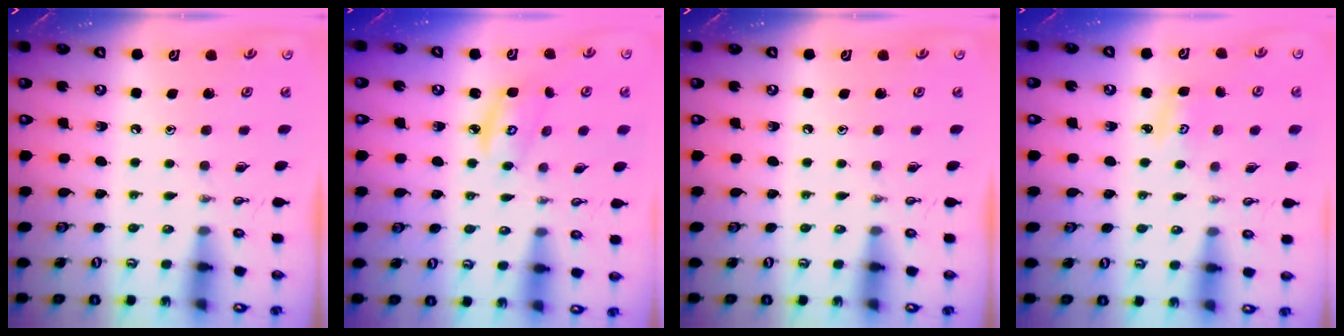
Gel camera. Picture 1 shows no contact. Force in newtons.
{"total": 4.4, "press": 4.4, "slide": 0.2}
{"total": 0.0}
{"total": 2.8, "press": 2.8, "slide": 0.2}